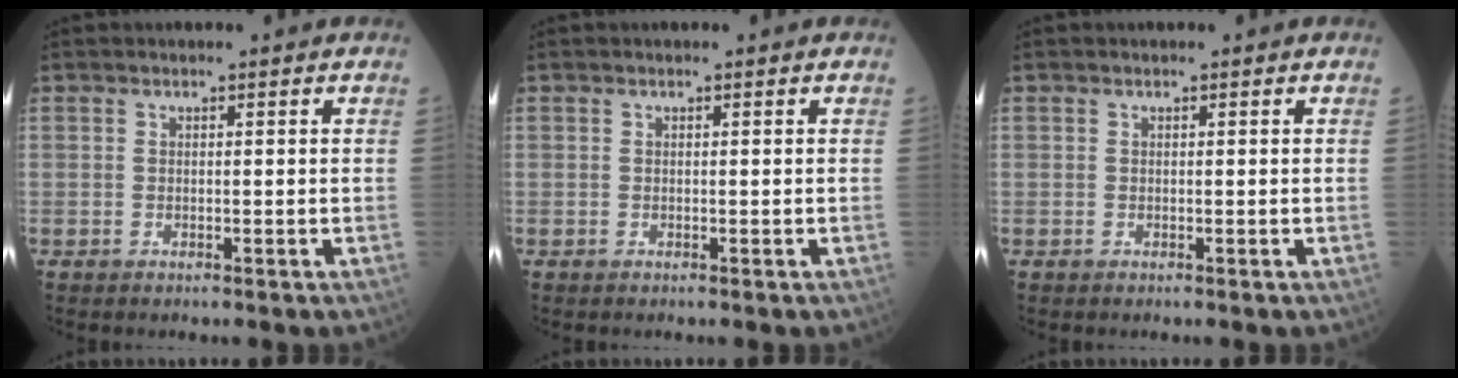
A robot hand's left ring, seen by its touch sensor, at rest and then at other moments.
{"total": 0.0}
{"total": 0.0}